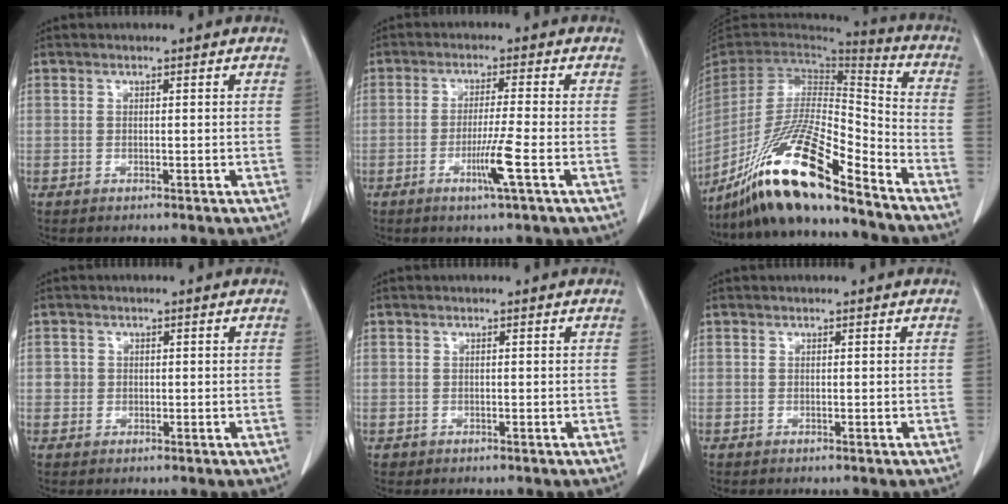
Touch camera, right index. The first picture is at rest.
{"total": 5.4, "force": [-2.1, -1.0, 4.8], "torque": [-0.090, -0.013, -0.042]}
{"total": 21.0, "force": [-15.2, 2.1, 14.3], "torque": [-0.285, -0.032, -0.280]}
{"total": 1.5, "force": [0.0, 1.5, 0.2], "torque": [0.003, 0.004, -0.001]}
{"total": 0.6, "force": [-0.1, 0.6, -0.1], "torque": [0.002, 0.006, -0.002]}
{"total": 0.0}